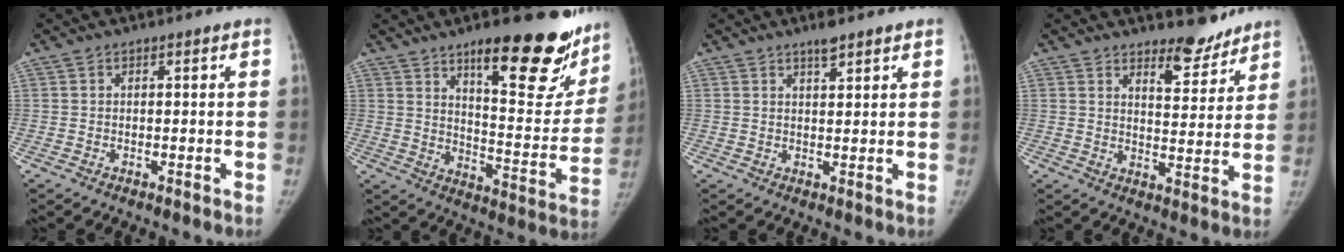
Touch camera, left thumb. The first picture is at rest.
{"total": 22.9, "force": [14.7, 7.2, 15.9], "torque": [-0.156, -0.094, 0.210]}
{"total": 2.8, "force": [2.2, 0.7, 1.6], "torque": [-0.017, -0.014, 0.036]}
{"total": 7.5, "force": [6.4, 2.7, 2.9], "torque": [-0.011, -0.054, 0.099]}